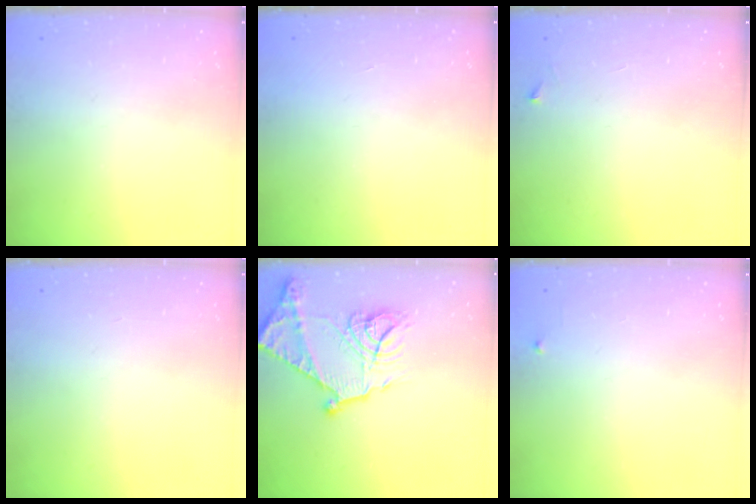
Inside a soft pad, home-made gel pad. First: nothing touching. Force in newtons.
{"total": 1.6, "press": 1.5, "slide": 0.1}
{"total": 2.5, "press": 2.5, "slide": 0.3}
{"total": 0.0}
{"total": 20.7, "press": 20.6, "slide": 2.0}
{"total": 2.4, "press": 2.3, "slide": 0.4}